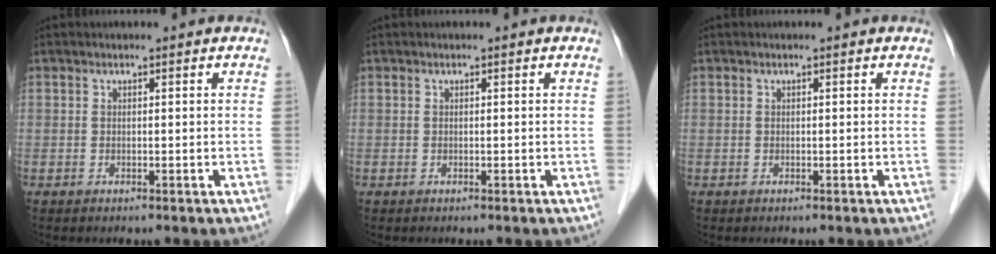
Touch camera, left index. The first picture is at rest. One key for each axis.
{"total": 0.0}
{"total": 0.0}